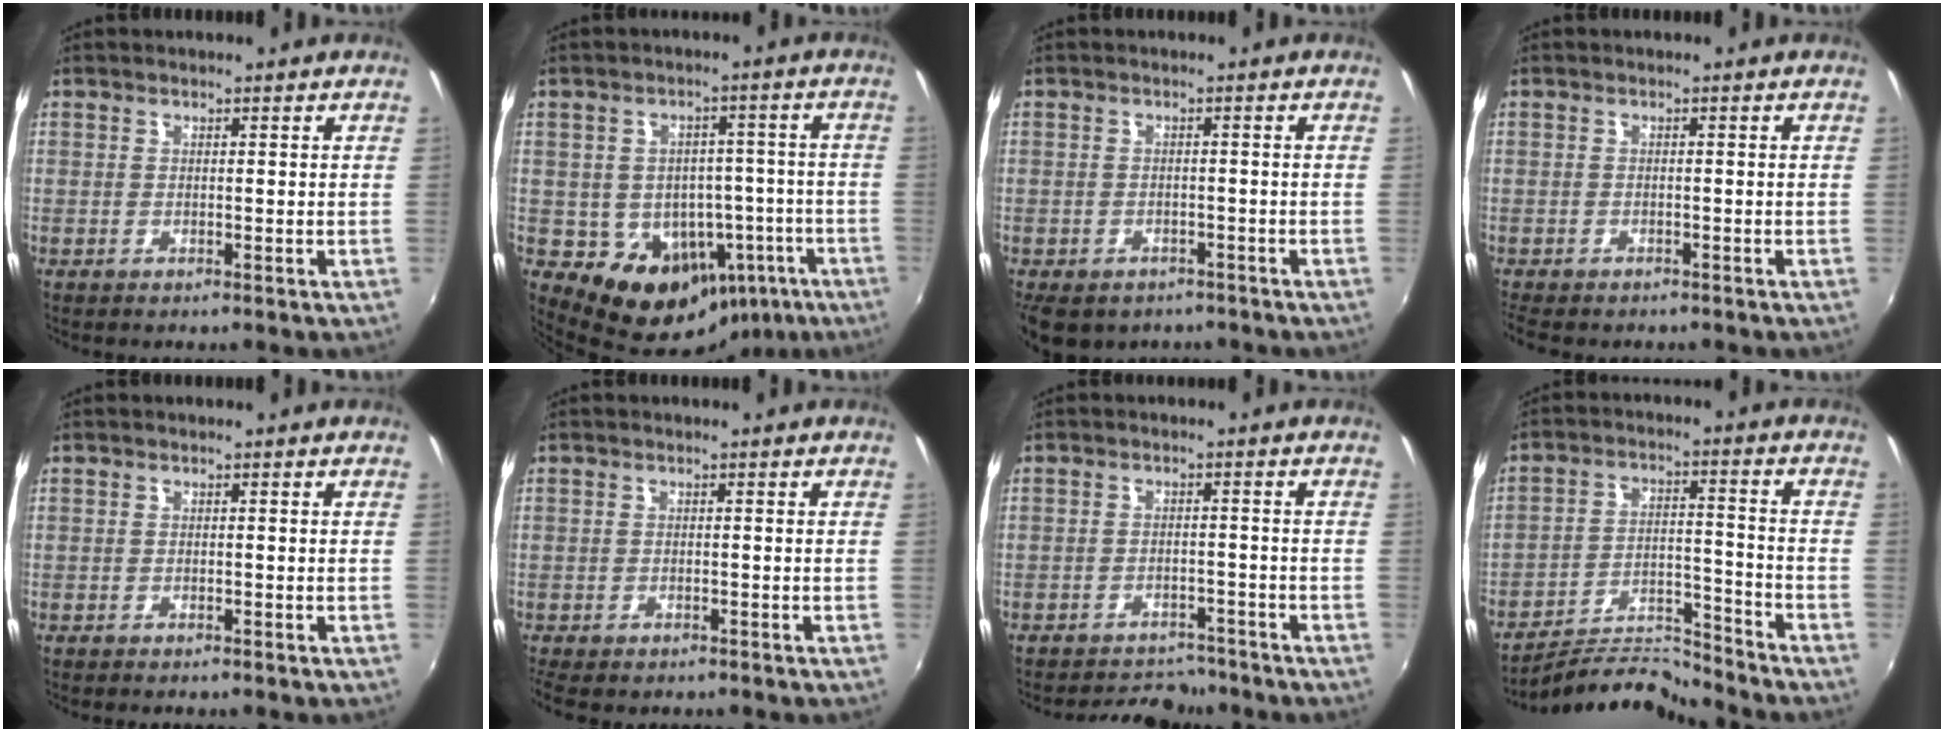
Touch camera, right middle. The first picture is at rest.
{"total": 16.3, "force": [-6.4, 13.5, 6.5], "torque": [-0.134, 0.029, -0.050]}
{"total": 8.3, "force": [-5.5, 4.9, 3.8], "torque": [-0.089, -0.024, -0.072]}
{"total": 4.4, "force": [-3.7, 1.4, 1.8], "torque": [-0.047, -0.023, -0.059]}
{"total": 0.8, "force": [-0.7, 0.2, 0.3], "torque": [-0.006, -0.004, -0.013]}
{"total": 4.3, "force": [-3.4, 1.6, 2.0], "torque": [-0.050, -0.023, -0.052]}
{"total": 9.0, "force": [-8.3, 2.9, 1.9], "torque": [-0.053, 0.007, -0.113]}
{"total": 11.1, "force": [-11.0, -0.2, 1.5], "torque": [-0.041, 0.006, -0.191]}